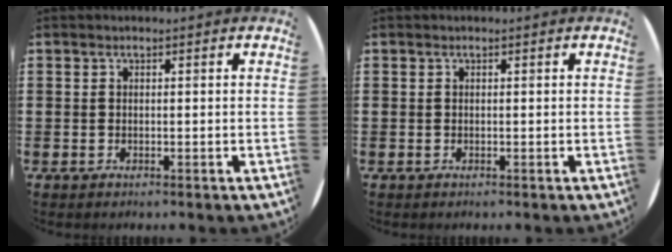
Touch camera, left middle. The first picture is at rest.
{"total": 0.0}